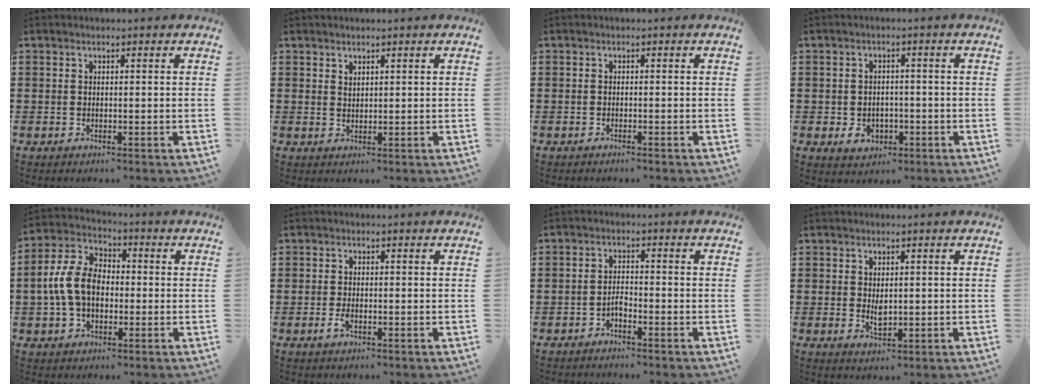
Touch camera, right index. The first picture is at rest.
{"total": 1.1, "force": [1.0, 0.4, 0.1], "torque": [-0.003, 0.001, 0.020]}
{"total": 0.6, "force": [-0.5, -0.1, 0.1], "torque": [-0.003, -0.003, -0.010]}
{"total": 3.3, "force": [-1.1, 2.6, 1.8], "torque": [-0.038, 0.002, -0.022]}
{"total": 9.0, "force": [-0.6, 6.1, 6.5], "torque": [-0.167, 0.005, -0.018]}
{"total": 1.8, "force": [-0.7, 0.7, 1.5], "torque": [-0.036, -0.006, -0.015]}
{"total": 1.9, "force": [-1.4, 0.7, 1.0], "torque": [-0.024, 0.005, -0.029]}
{"total": 2.2, "force": [0.2, 1.1, 1.9], "torque": [-0.029, -0.001, 0.003]}